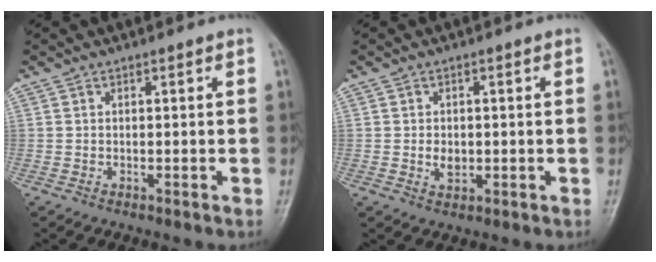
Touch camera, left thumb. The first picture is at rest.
{"total": 2.8, "force": [-0.3, 2.1, 1.8], "torque": [-0.023, 0.001, -0.002]}